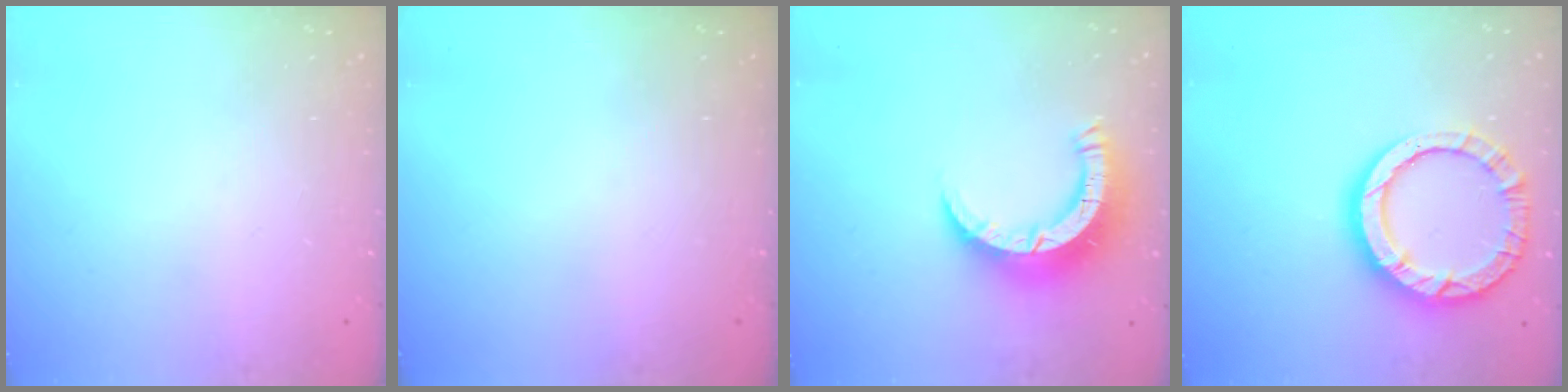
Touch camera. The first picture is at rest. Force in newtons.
{"total": 0.0}
{"total": 10.6, "press": 10.5, "slide": 1.4}
{"total": 13.7, "press": 13.6, "slide": 1.4}